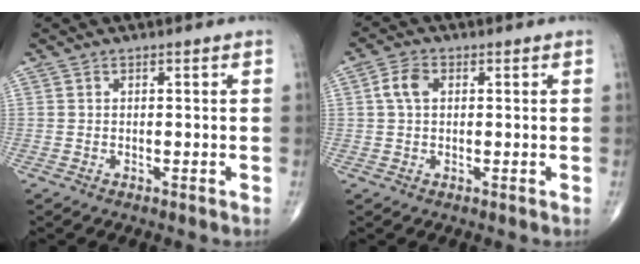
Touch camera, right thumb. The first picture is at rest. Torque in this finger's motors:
{"motor_torque": [0.04, 0.06, 0.20, 0.12, 0.00]}